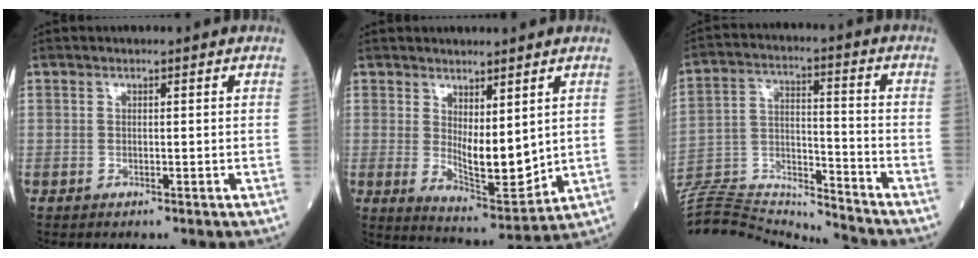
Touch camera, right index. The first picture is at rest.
{"total": 7.8, "force": [1.6, 2.4, 7.3], "torque": [-0.120, -0.023, 0.046]}
{"total": 16.7, "force": [-16.6, -0.5, 1.9], "torque": [-0.038, 0.029, -0.280]}